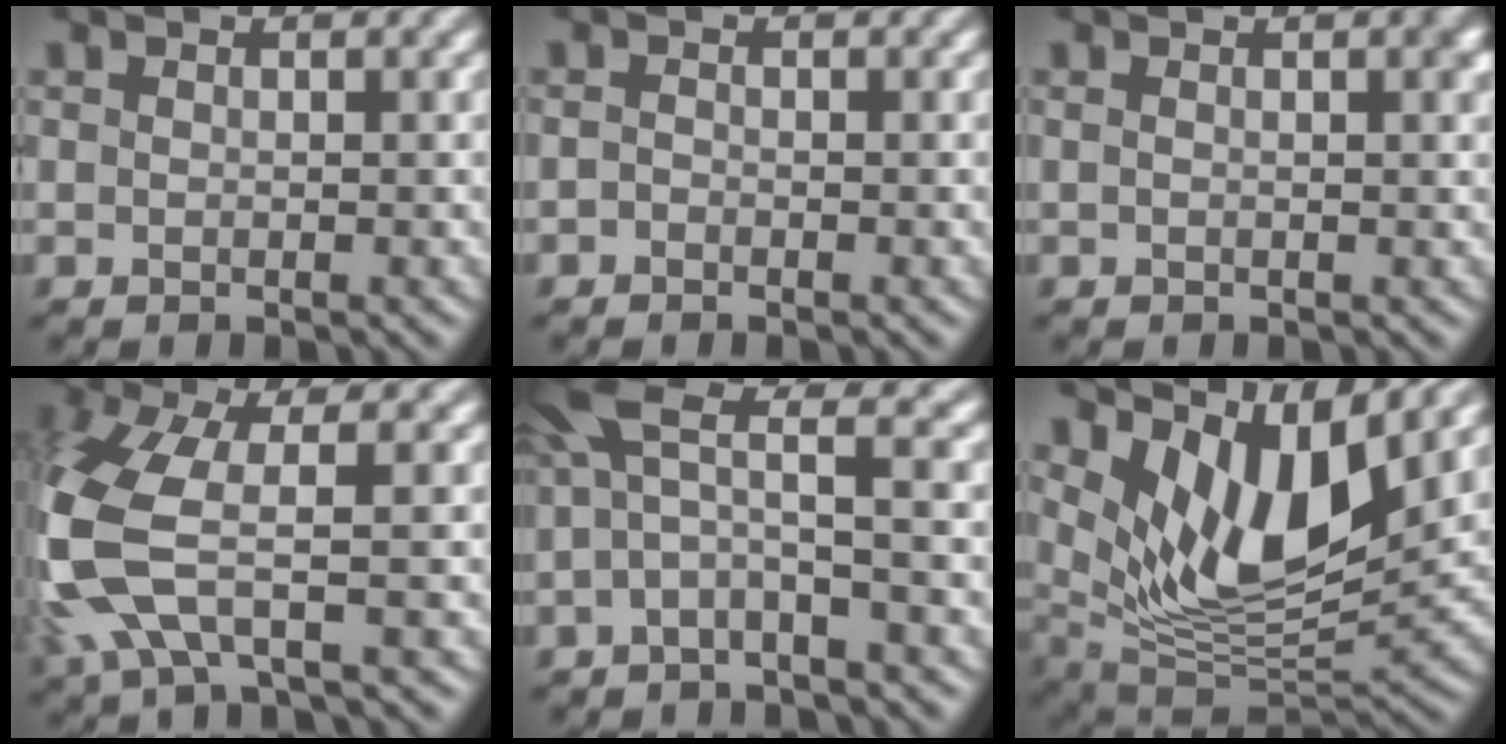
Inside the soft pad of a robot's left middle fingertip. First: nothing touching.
{"total": 0.7, "force": [-0.6, 0.1, 0.0], "torque": [-0.003, 0.006, -0.016]}
{"total": 0.9, "force": [0.1, 0.1, 0.9], "torque": [-0.018, 0.005, 0.002]}
{"total": 8.1, "force": [-1.8, 3.1, 7.2], "torque": [-0.204, -0.001, -0.049]}
{"total": 4.2, "force": [0.6, 0.5, 4.1], "torque": [-0.089, 0.016, -0.002]}
{"total": 9.0, "force": [4.5, 3.5, 7.1], "torque": [-0.133, -0.019, 0.085]}